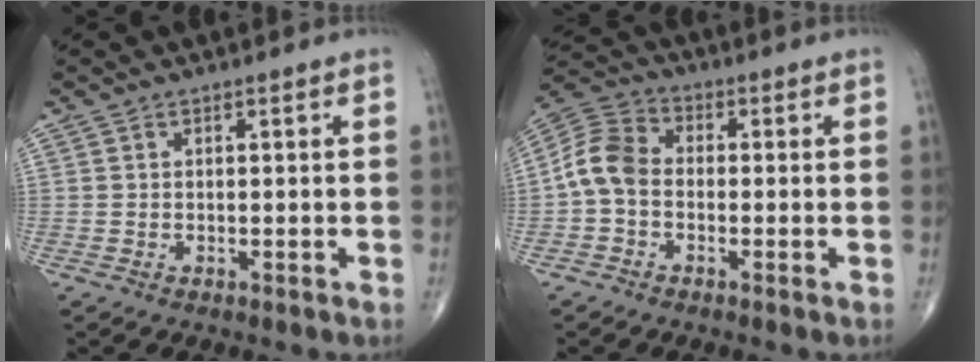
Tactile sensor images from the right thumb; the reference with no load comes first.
{"total": 7.7, "force": [-1.2, 5.5, 5.2], "torque": [-0.095, 0.024, -0.041]}